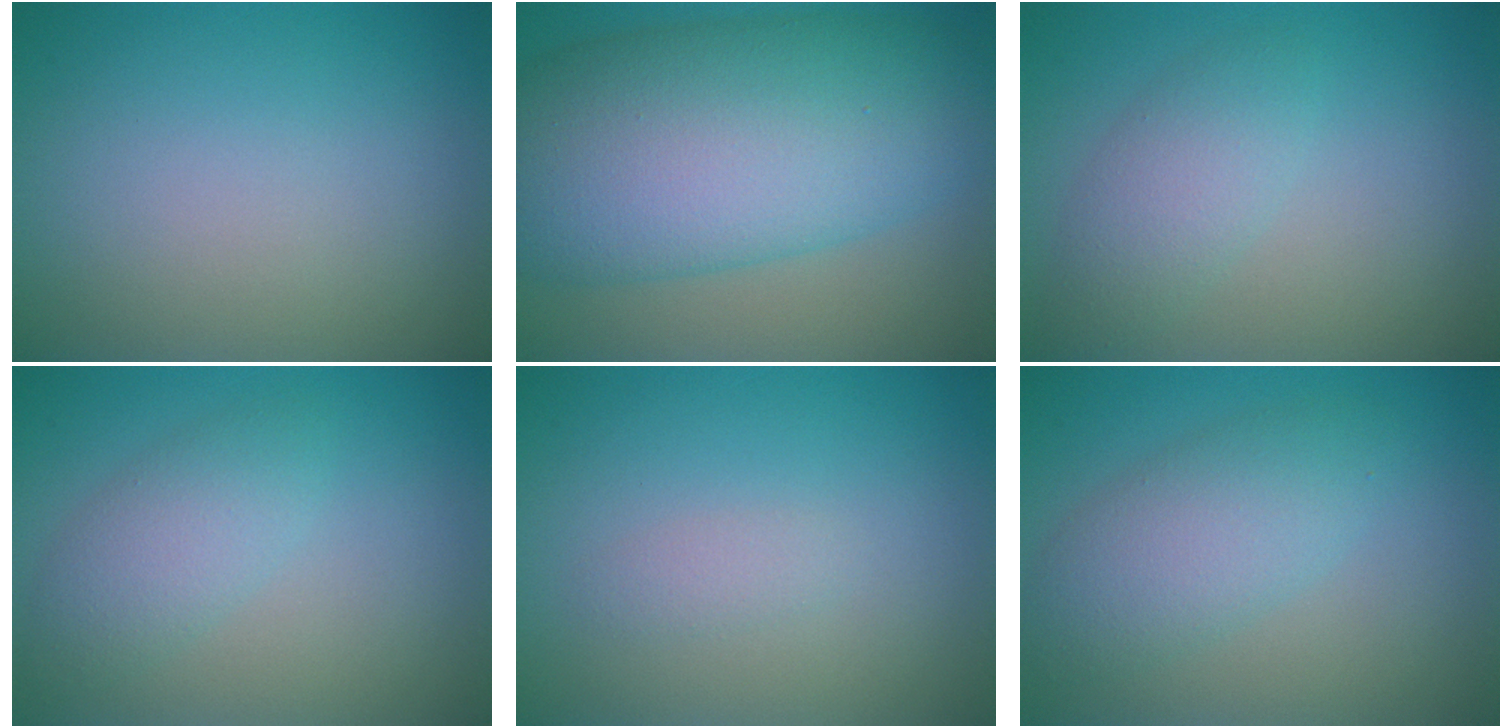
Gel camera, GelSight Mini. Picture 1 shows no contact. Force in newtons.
{"total": 13.6, "press": 13.6, "slide": 0.2}
{"total": 2.9, "press": 2.9, "slide": 0.2}
{"total": 2.9, "press": 2.9, "slide": 0.0}
{"total": 0.9, "press": 0.9, "slide": 0.0}
{"total": 4.2, "press": 4.2, "slide": 0.1}